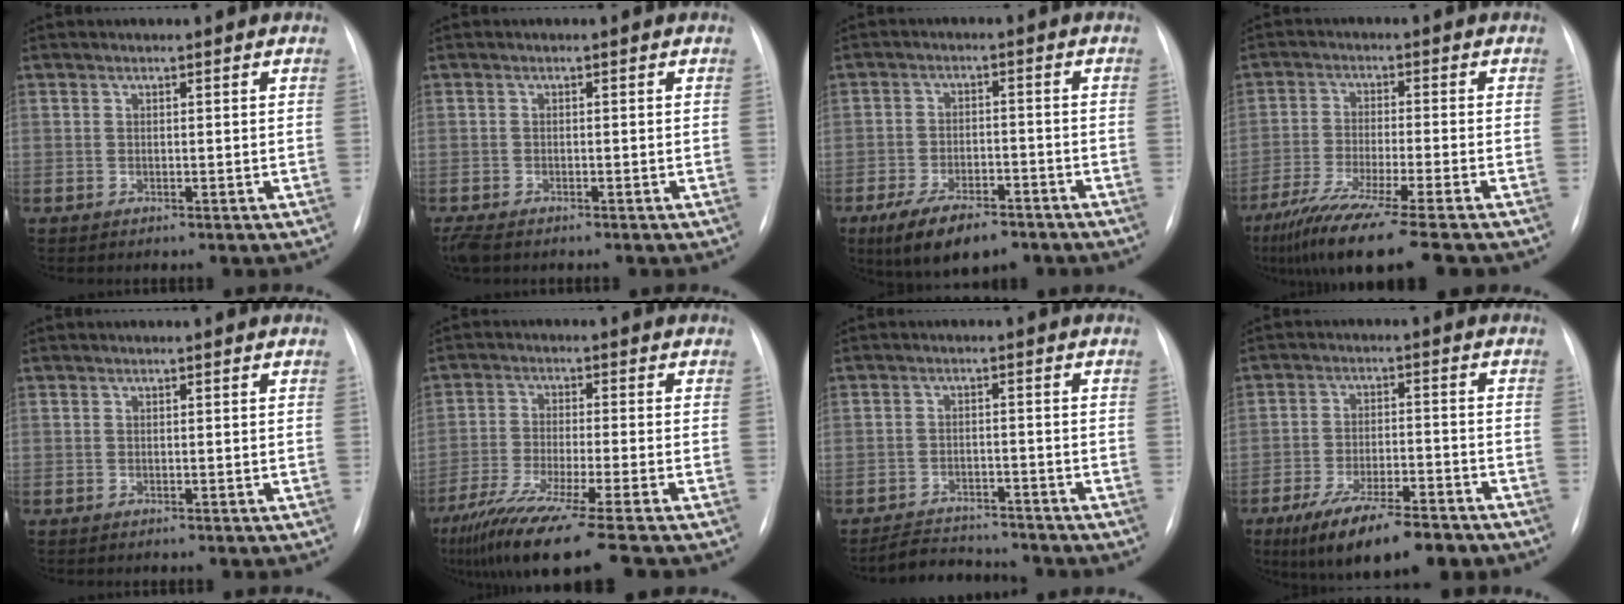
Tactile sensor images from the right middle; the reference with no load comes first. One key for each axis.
{"total": 3.8, "fx": -2.8, "fy": 1.6, "fz": 2.0, "tx": -0.043, "ty": -0.011, "tz": -0.047}
{"total": 9.5, "fx": -6.7, "fy": 3.7, "fz": 5.7, "tx": -0.101, "ty": -0.010, "tz": -0.109}
{"total": 13.8, "fx": -10.5, "fy": -0.9, "fz": 9.0, "tx": -0.160, "ty": -0.048, "tz": -0.171}
{"total": 0.0}
{"total": 14.9, "fx": -11.4, "fy": -1.1, "fz": 9.6, "tx": -0.176, "ty": -0.055, "tz": -0.189}
{"total": 5.7, "fx": -5.6, "fy": 1.2, "fz": 0.5, "tx": -0.012, "ty": -0.001, "tz": -0.088}
{"total": 13.6, "fx": -9.7, "fy": 3.6, "fz": 8.7, "tx": -0.143, "ty": -0.017, "tz": -0.158}